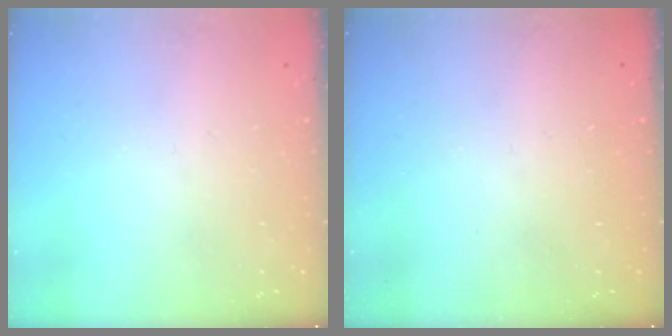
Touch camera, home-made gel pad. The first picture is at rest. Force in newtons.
{"total": 0.0}